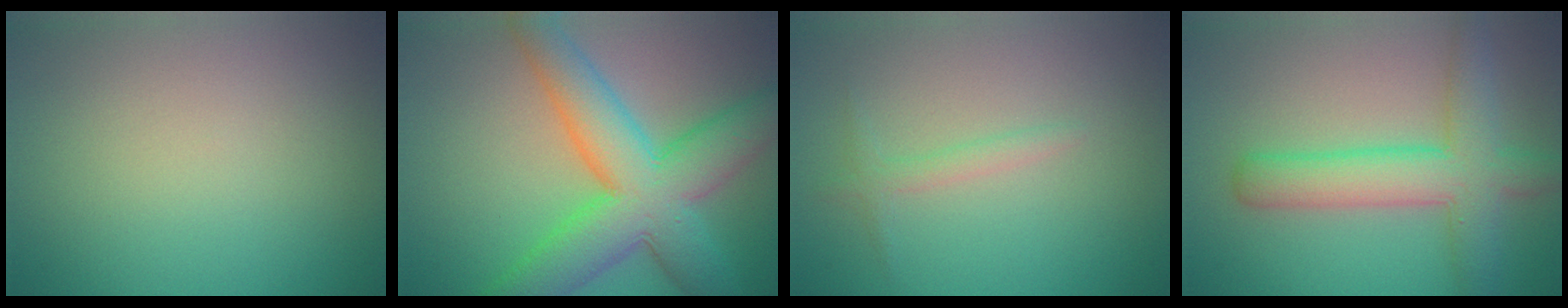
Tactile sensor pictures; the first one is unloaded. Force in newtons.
{"total": 10.3, "press": 10.3, "slide": 0.4}
{"total": 1.3, "press": 1.3, "slide": 0.0}
{"total": 5.9, "press": 5.9, "slide": 0.3}